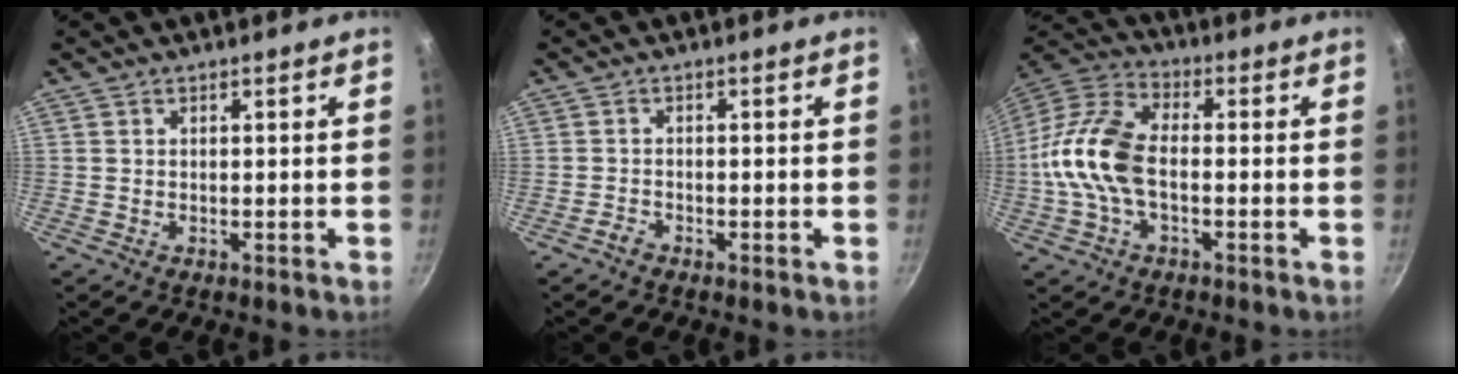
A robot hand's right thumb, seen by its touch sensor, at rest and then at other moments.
{"total": 1.4, "force": [-1.2, 0.4, 0.5], "torque": [-0.016, 0.012, -0.025]}
{"total": 14.3, "force": [-1.8, 8.3, 11.5], "torque": [-0.216, 0.039, -0.052]}